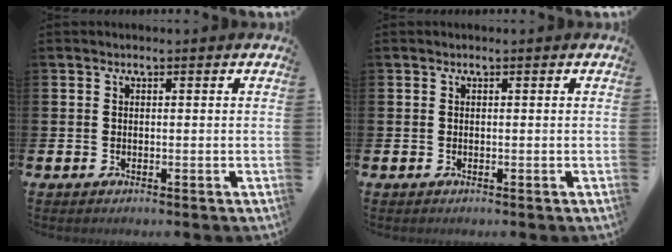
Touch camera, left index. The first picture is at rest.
{"total": 0.0}